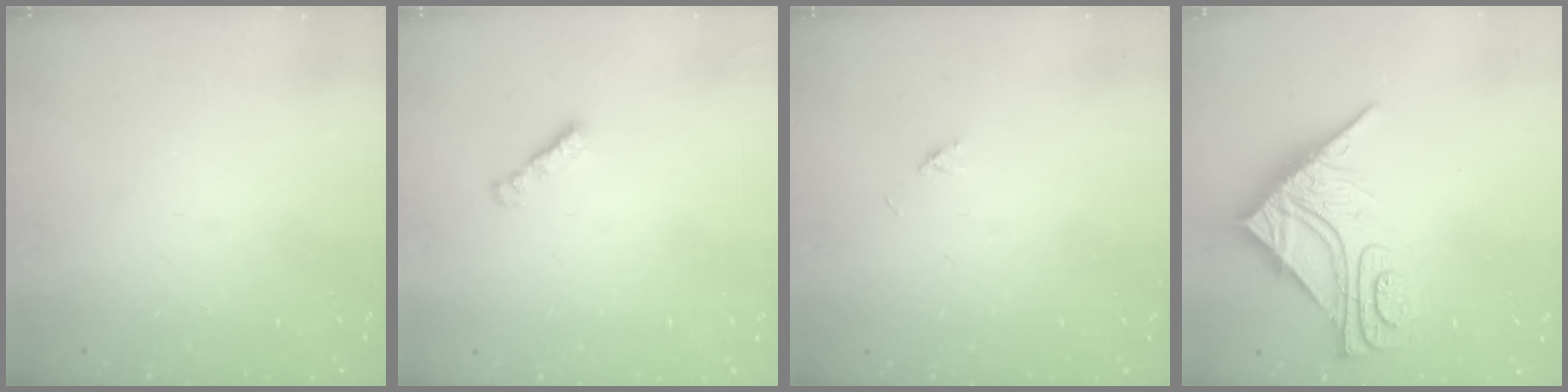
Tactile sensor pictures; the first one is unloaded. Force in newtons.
{"total": 1.6, "press": 1.5, "slide": 0.4}
{"total": 2.1, "press": 2.1, "slide": 0.3}
{"total": 11.7, "press": 11.7, "slide": 1.1}